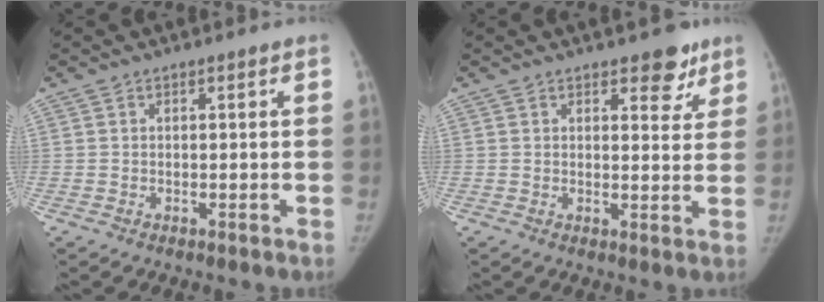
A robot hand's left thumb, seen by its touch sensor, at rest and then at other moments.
{"total": 5.3, "force": [3.6, 2.7, 2.8], "torque": [-0.001, -0.019, 0.045]}